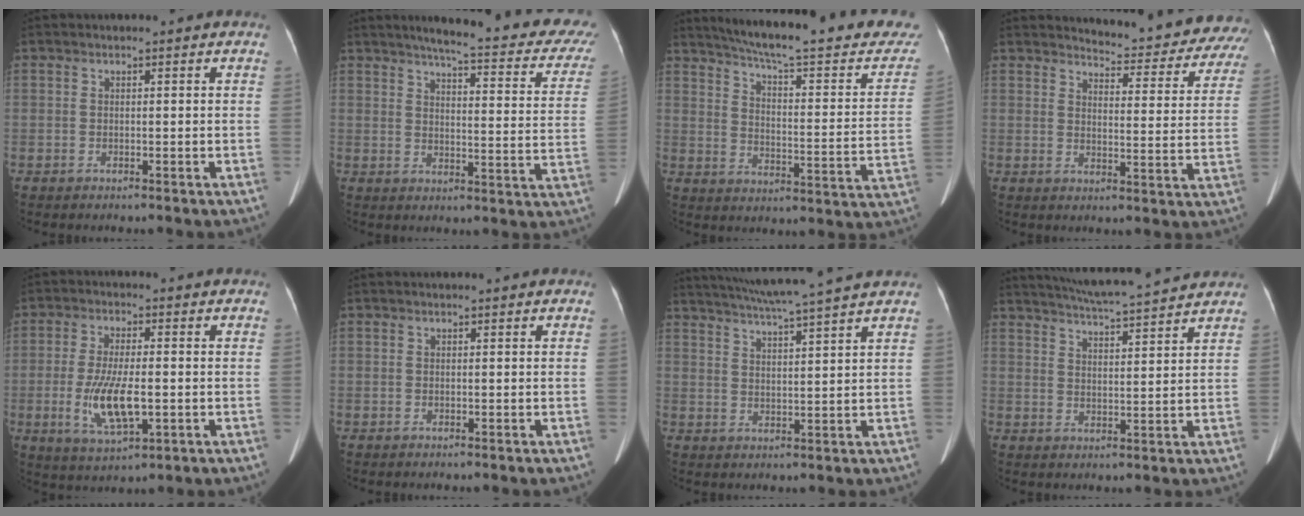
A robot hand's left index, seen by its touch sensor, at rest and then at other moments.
{"total": 23.4, "force": [19.6, 3.4, 12.4], "torque": [-0.147, -0.038, 0.215]}
{"total": 27.3, "force": [23.9, 3.3, 12.7], "torque": [-0.185, -0.059, 0.298]}
{"total": 16.8, "force": [16.1, 2.7, 3.8], "torque": [-0.028, -0.072, 0.168]}
{"total": 8.6, "force": [-1.7, 2.6, 8.1], "torque": [-0.167, -0.010, -0.025]}
{"total": 0.0}
{"total": 12.7, "force": [11.1, -1.4, 6.0], "torque": [-0.110, 0.010, 0.159]}
{"total": 12.7, "force": [11.8, 0.1, 4.7], "torque": [-0.087, 0.019, 0.170]}